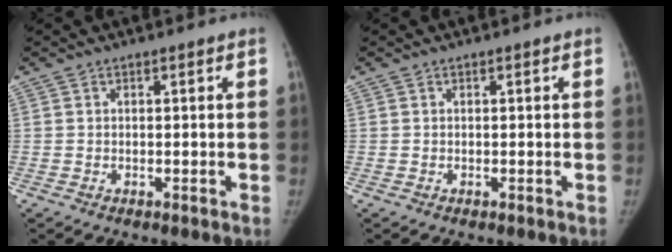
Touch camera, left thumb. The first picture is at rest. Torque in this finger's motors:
{"motor_torque": [-0.07, 0.04, 0.16, -0.14, 0.00]}